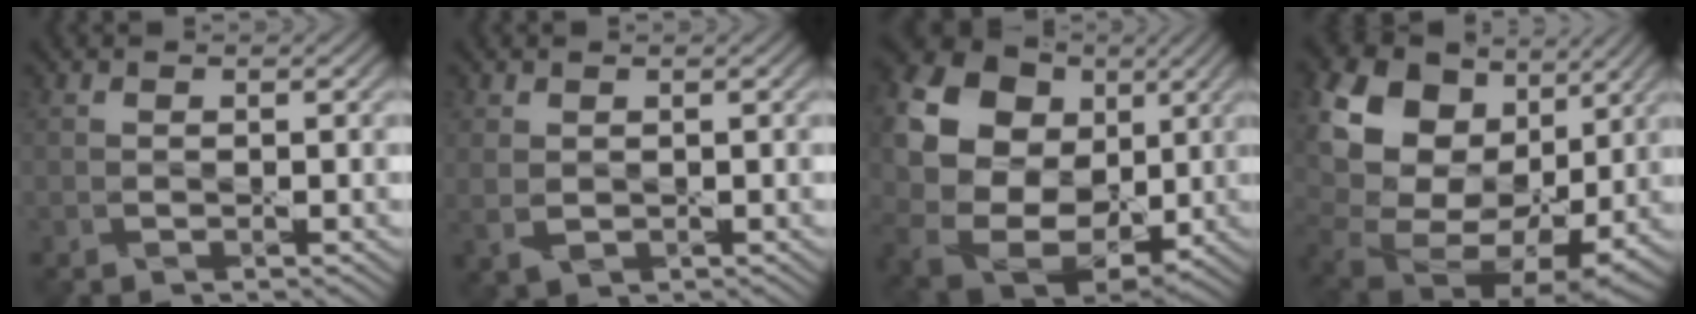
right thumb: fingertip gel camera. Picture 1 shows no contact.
{"total": 2.0, "force": [0.4, 1.5, 1.3], "torque": [-0.038, -0.004, 0.014]}
{"total": 23.8, "force": [7.3, 19.6, 11.4], "torque": [-0.276, 0.028, 0.121]}
{"total": 20.0, "force": [8.3, 14.6, 10.8], "torque": [-0.277, 0.039, 0.157]}